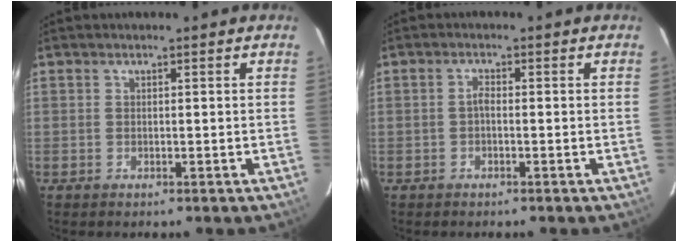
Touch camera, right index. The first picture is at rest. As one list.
[{"total": 1.1, "force": [-0.4, 0.5, 0.9], "torque": [-0.018, 0.005, -0.010]}]